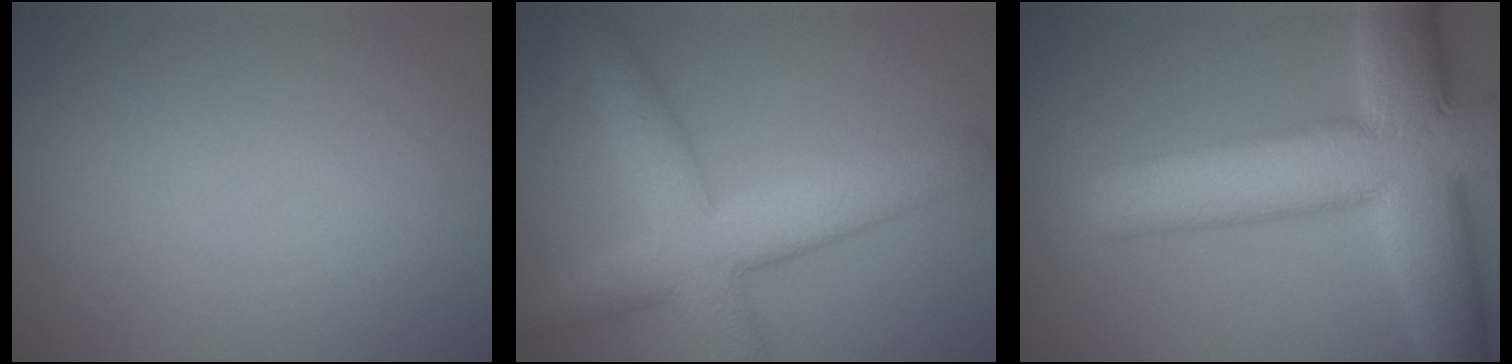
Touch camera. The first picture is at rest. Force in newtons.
{"total": 7.2, "press": 7.2, "slide": 0.4}
{"total": 13.1, "press": 13.1, "slide": 0.5}